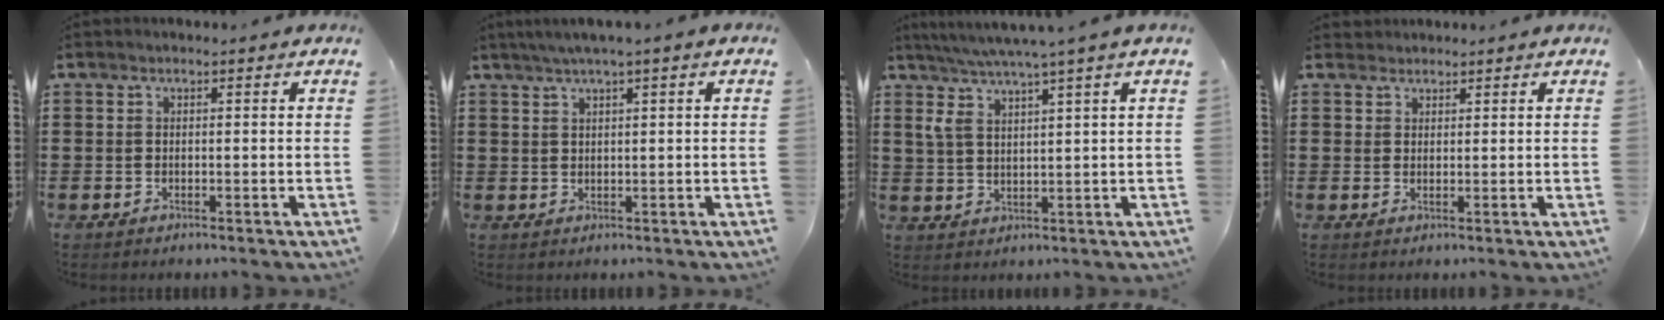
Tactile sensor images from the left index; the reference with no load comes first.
{"total": 2.1, "force": [1.1, -0.3, 1.7], "torque": [-0.033, -0.002, 0.021]}
{"total": 5.1, "force": [3.4, -0.1, 3.8], "torque": [-0.086, -0.013, 0.056]}
{"total": 1.8, "force": [1.6, 0.8, -0.2], "torque": [-0.002, 0.003, 0.033]}